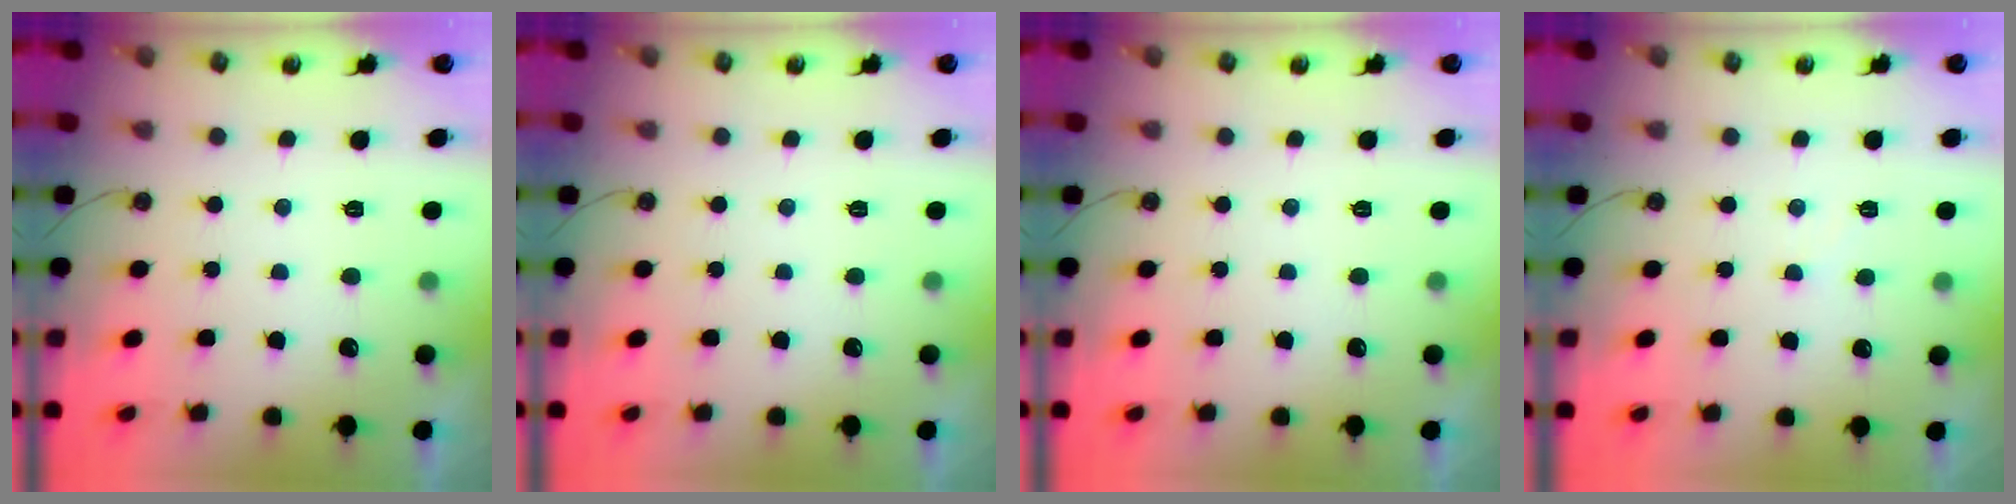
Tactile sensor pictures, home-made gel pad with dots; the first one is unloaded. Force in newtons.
{"total": 0.0}
{"total": 0.0}
{"total": 4.6, "press": 4.6, "slide": 0.7}